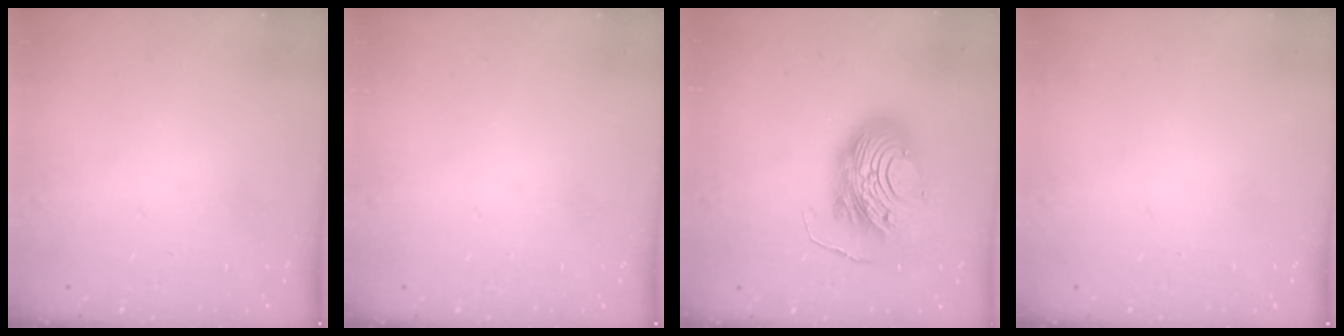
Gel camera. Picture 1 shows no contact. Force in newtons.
{"total": 0.0}
{"total": 14.9, "press": 14.8, "slide": 1.4}
{"total": 0.0}